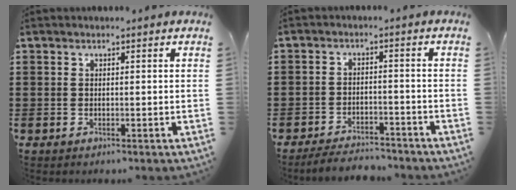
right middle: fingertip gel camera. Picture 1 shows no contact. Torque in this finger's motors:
{"motor_torque": [0.86, -0.26, -0.03, 0.01]}